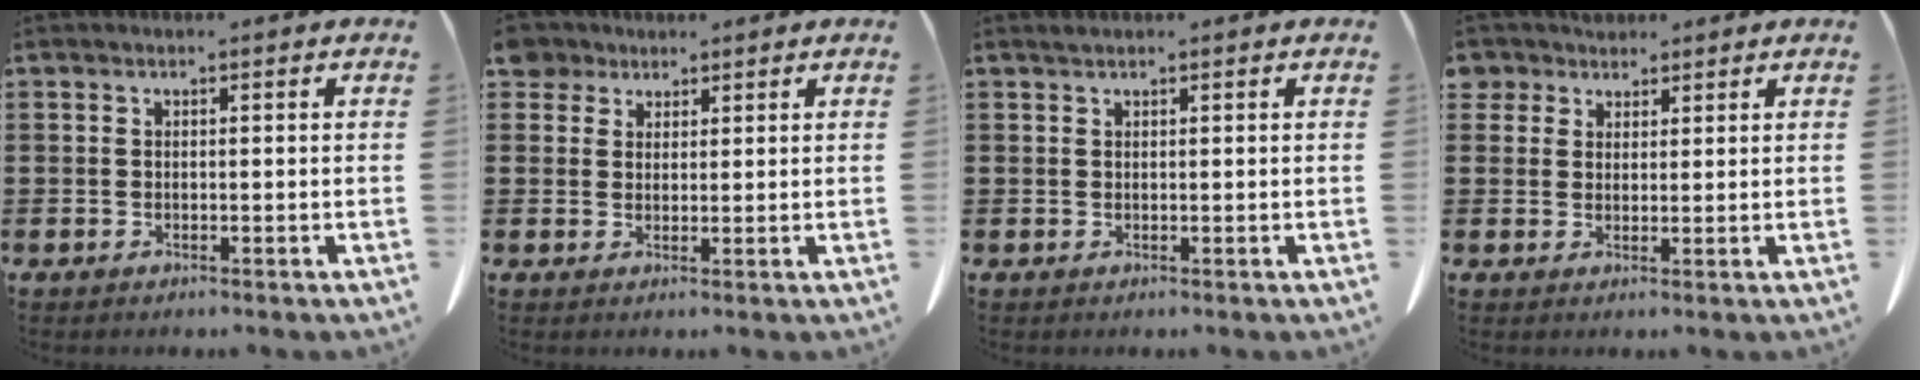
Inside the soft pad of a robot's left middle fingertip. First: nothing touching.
{"total": 3.2, "force": [2.4, 1.9, 0.5], "torque": [-0.014, 0.007, 0.046]}
{"total": 0.5, "force": [0.4, 0.1, 0.3], "torque": [-0.006, 0.000, 0.008]}
{"total": 3.3, "force": [2.5, 2.2, 0.3], "torque": [-0.012, 0.007, 0.046]}